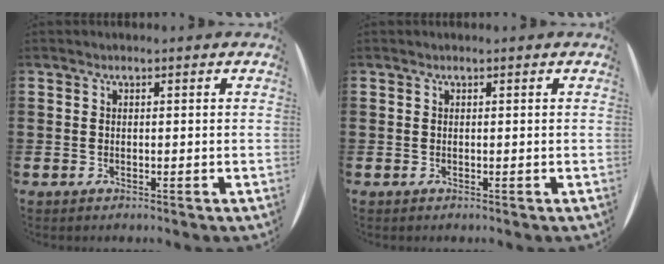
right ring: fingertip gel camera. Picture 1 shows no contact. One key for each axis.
{"total": 0.0}